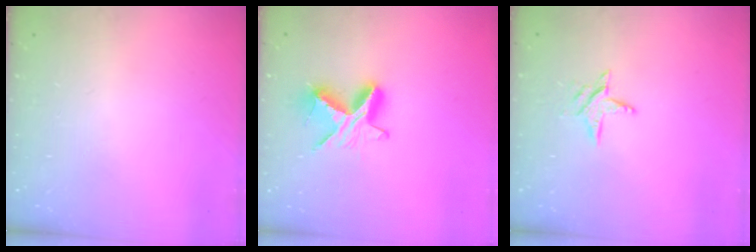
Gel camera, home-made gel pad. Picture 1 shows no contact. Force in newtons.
{"total": 9.1, "press": 9.0, "slide": 1.2}
{"total": 5.4, "press": 5.4, "slide": 0.5}